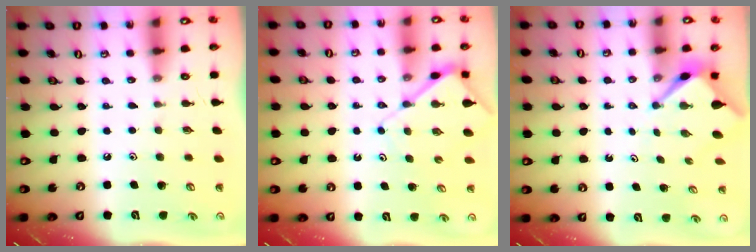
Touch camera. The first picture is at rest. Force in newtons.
{"total": 6.3, "press": 6.3, "slide": 0.7}
{"total": 3.1, "press": 3.1, "slide": 0.2}